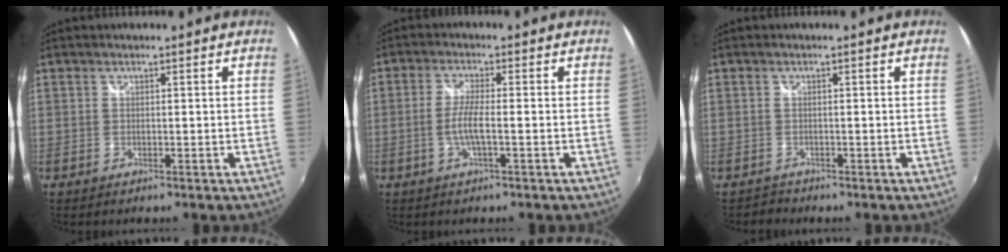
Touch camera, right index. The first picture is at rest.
{"total": 4.3, "force": [-1.2, 0.2, 4.2], "torque": [-0.085, -0.003, -0.023]}
{"total": 1.4, "force": [-1.1, 0.9, -0.3], "torque": [0.003, 0.005, -0.018]}